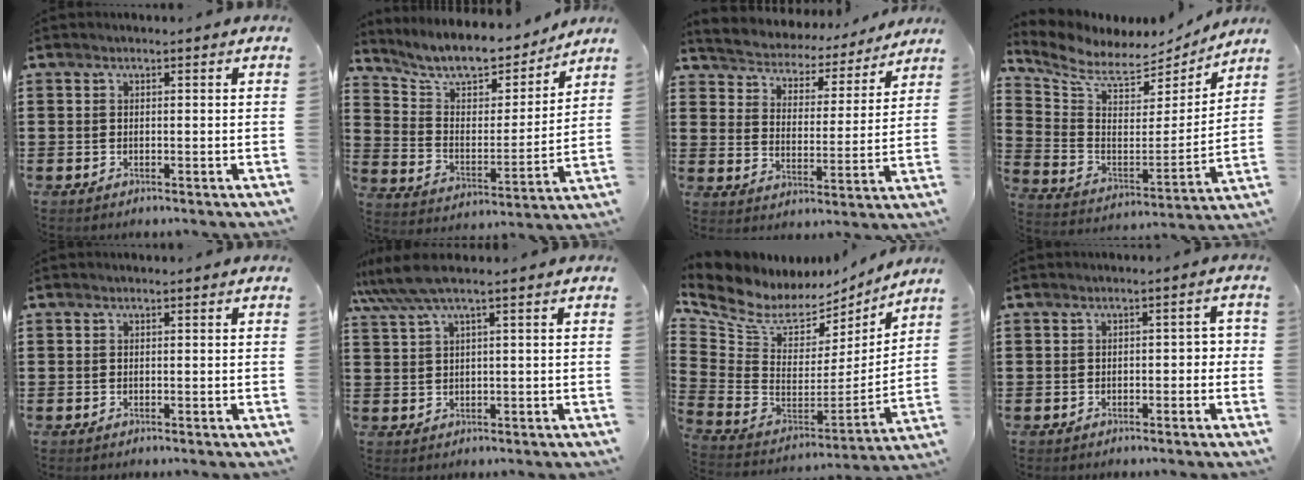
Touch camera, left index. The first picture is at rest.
{"total": 9.0, "force": [8.2, 1.9, 3.2], "torque": [-0.090, -0.055, 0.141]}
{"total": 3.9, "force": [3.8, 0.6, -0.3], "torque": [-0.021, -0.036, 0.057]}
{"total": 7.4, "force": [6.6, 2.2, 2.4], "torque": [-0.085, -0.054, 0.115]}
{"total": 0.0}
{"total": 3.9, "force": [2.2, -0.1, 3.2], "torque": [-0.074, -0.003, 0.035]}
{"total": 6.3, "force": [5.0, 3.4, 1.8], "torque": [-0.075, -0.047, 0.087]}
{"total": 1.7, "force": [-0.9, 0.9, 1.1], "torque": [-0.026, 0.006, -0.023]}